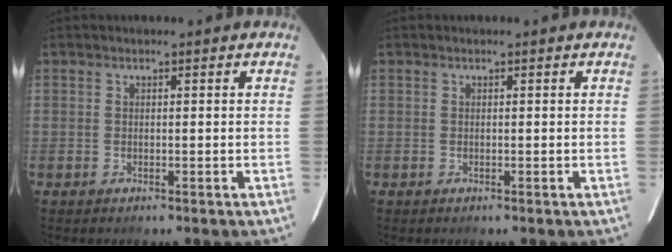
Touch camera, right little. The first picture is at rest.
{"total": 0.0}